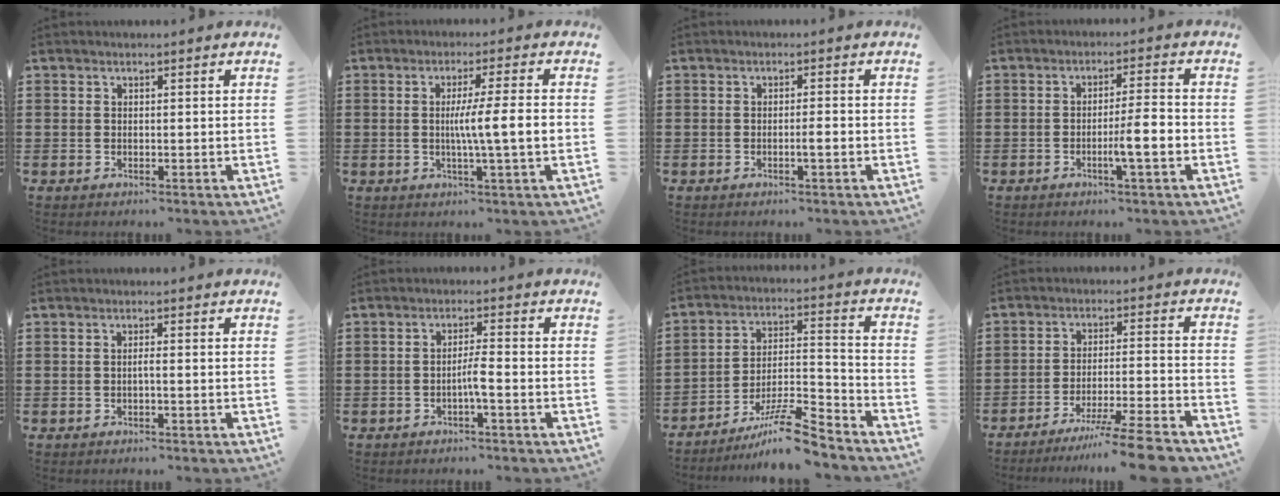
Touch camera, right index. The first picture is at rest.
{"total": 5.4, "force": [-0.3, -0.2, 5.4], "torque": [-0.095, -0.007, -0.010]}
{"total": 1.5, "force": [-0.6, 0.0, 1.4], "torque": [-0.024, -0.002, -0.011]}
{"total": 5.1, "force": [-1.7, 0.1, 4.8], "torque": [-0.081, -0.006, -0.030]}
{"total": 0.8, "force": [-0.4, -0.1, 0.7], "torque": [-0.013, -0.003, -0.007]}
{"total": 2.9, "force": [-1.3, 0.1, 2.6], "torque": [-0.048, 0.001, -0.025]}
{"total": 10.4, "force": [-8.5, 1.1, 5.9], "torque": [-0.092, 0.021, -0.161]}
{"total": 8.6, "force": [-7.3, -0.6, 4.5], "torque": [-0.069, 0.001, -0.140]}